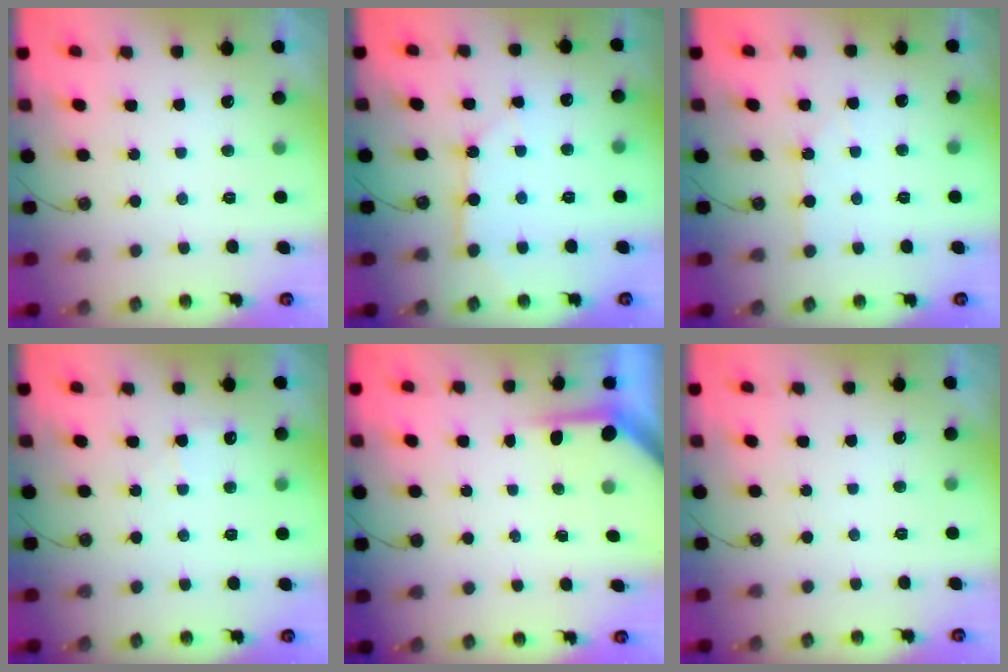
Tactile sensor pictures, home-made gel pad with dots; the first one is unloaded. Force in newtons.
{"total": 5.2, "press": 5.1, "slide": 0.5}
{"total": 3.3, "press": 3.3, "slide": 0.6}
{"total": 4.3, "press": 4.2, "slide": 0.5}
{"total": 3.6, "press": 3.6, "slide": 0.4}
{"total": 0.0}